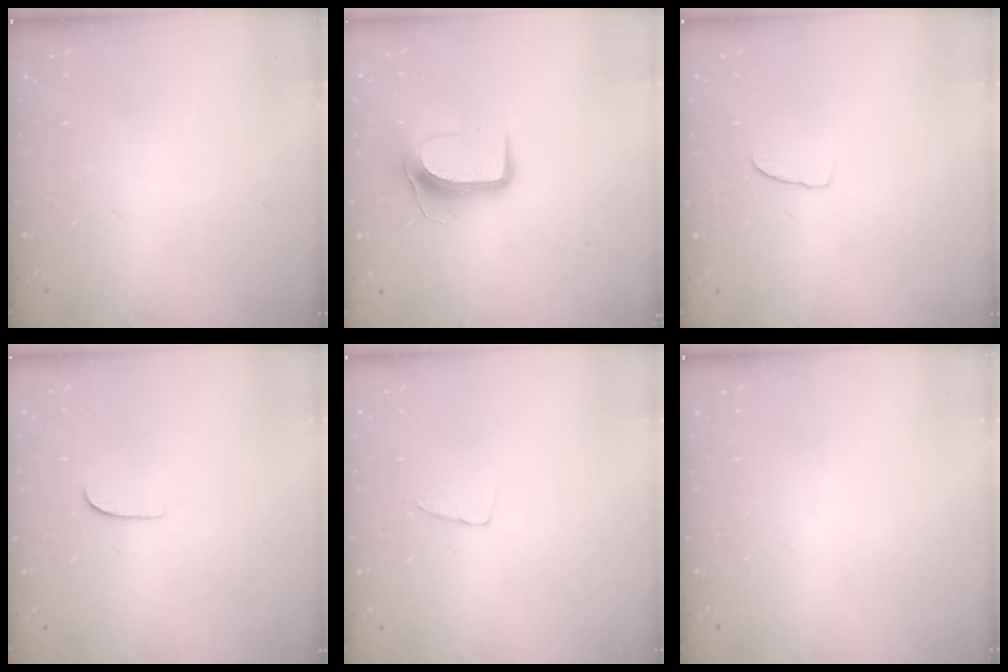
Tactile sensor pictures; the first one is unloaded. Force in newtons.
{"total": 8.8, "press": 8.8, "slide": 0.5}
{"total": 4.2, "press": 4.2, "slide": 0.4}
{"total": 4.3, "press": 4.3, "slide": 0.2}
{"total": 3.7, "press": 3.7, "slide": 0.2}
{"total": 0.0}